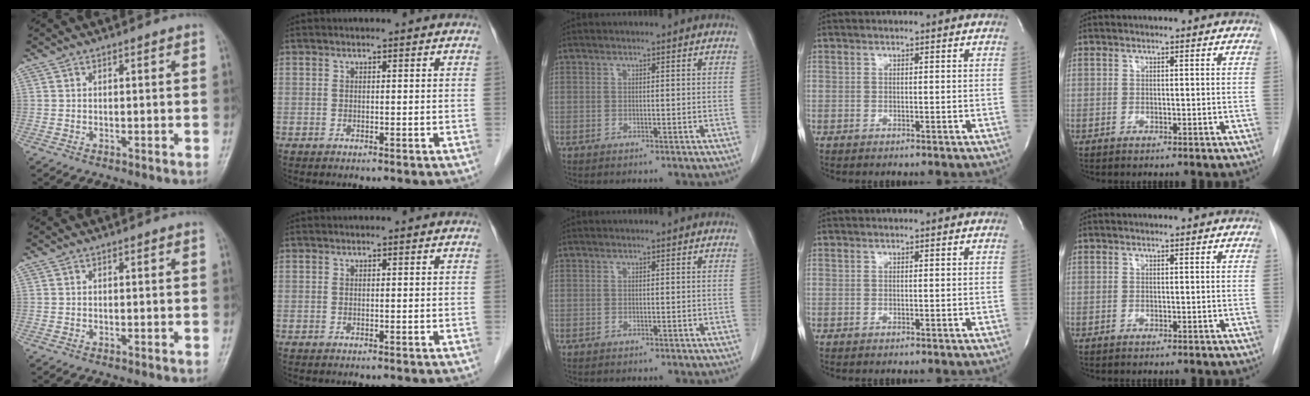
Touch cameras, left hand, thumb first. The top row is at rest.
{}